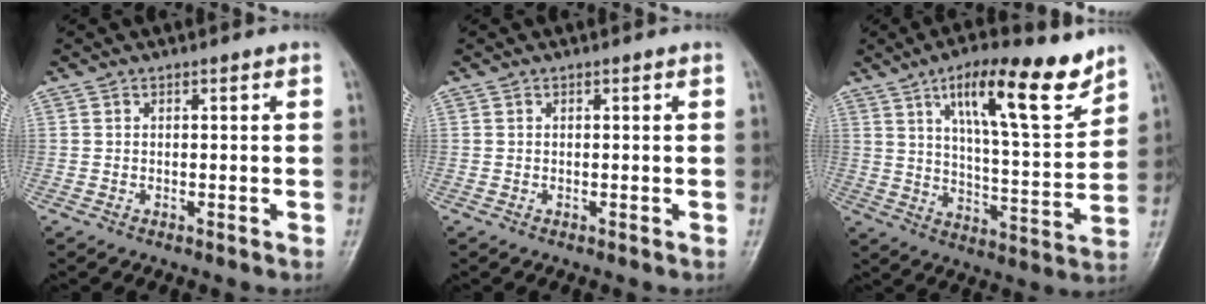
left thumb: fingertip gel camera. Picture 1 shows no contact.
{"total": 0.0}
{"total": 17.3, "force": [10.5, 4.6, 12.9], "torque": [-0.177, -0.054, 0.173]}